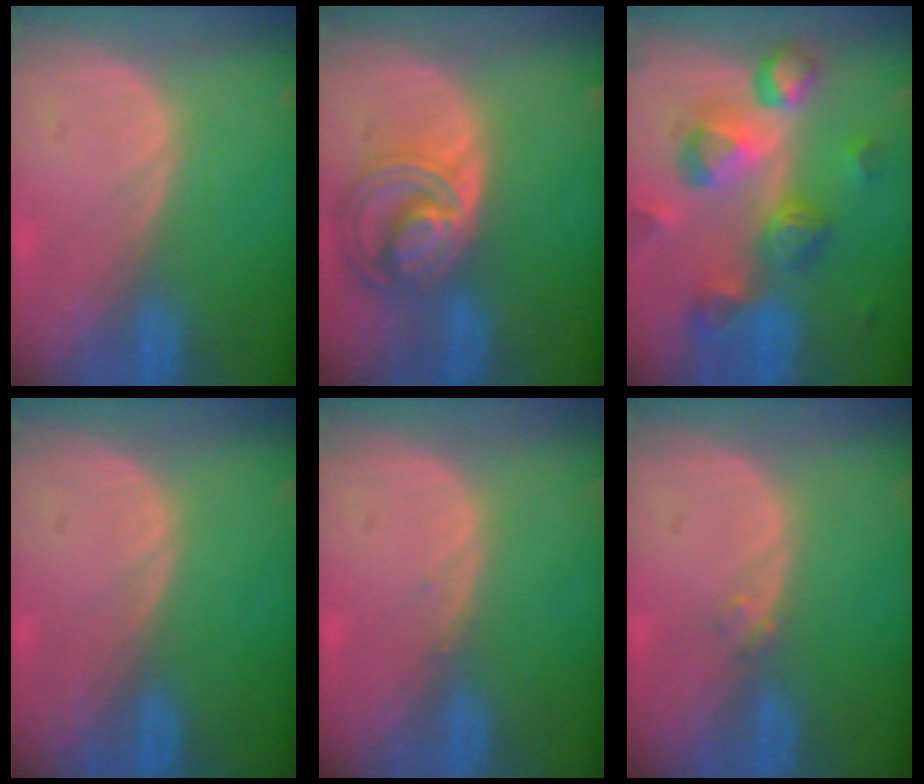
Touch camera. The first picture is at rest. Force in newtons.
{"total": 8.7, "press": 7.5, "slide": 4.4}
{"total": 10.6, "press": 9.4, "slide": 4.7}
{"total": 0.0}
{"total": 0.5, "press": 0.5, "slide": 0.2}
{"total": 1.2, "press": 1.1, "slide": 0.6}